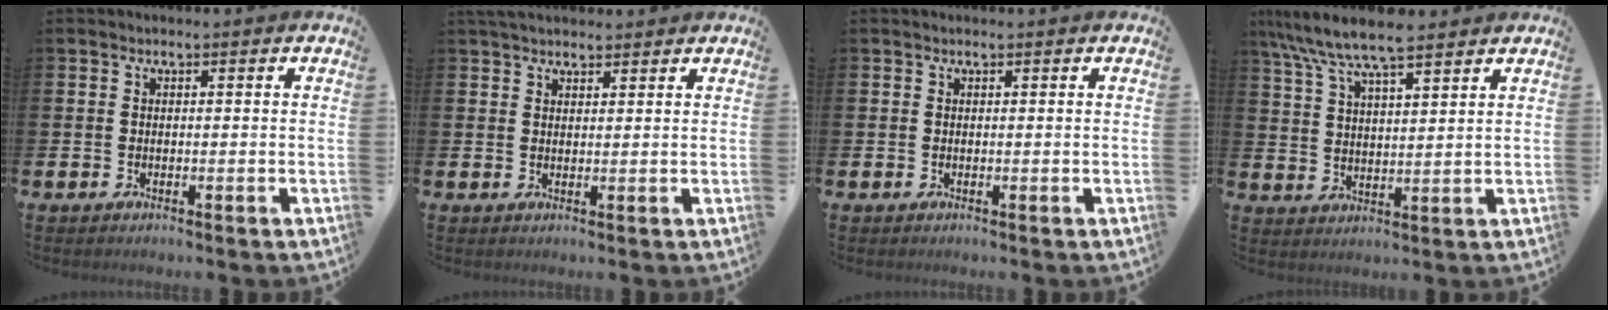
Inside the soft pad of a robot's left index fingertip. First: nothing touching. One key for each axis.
{"total": 3.1, "fx": 2.9, "fy": 0.9, "fz": 0.8, "tx": -0.007, "ty": -0.009, "tz": 0.050}
{"total": 0.0}
{"total": 8.1, "fx": 7.2, "fy": 1.3, "fz": 3.4, "tx": -0.088, "ty": -0.024, "tz": 0.130}